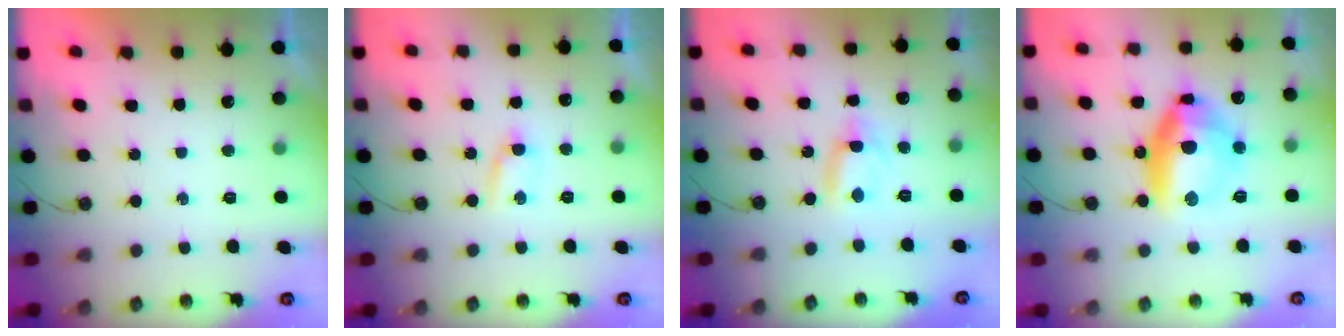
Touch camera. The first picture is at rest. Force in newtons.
{"total": 5.0, "press": 3.6, "slide": 3.5}
{"total": 3.1, "press": 3.1, "slide": 0.3}
{"total": 15.9, "press": 15.7, "slide": 2.4}